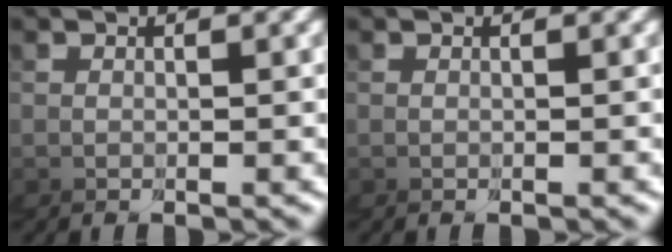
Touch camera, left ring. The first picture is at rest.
{"total": 0.0}